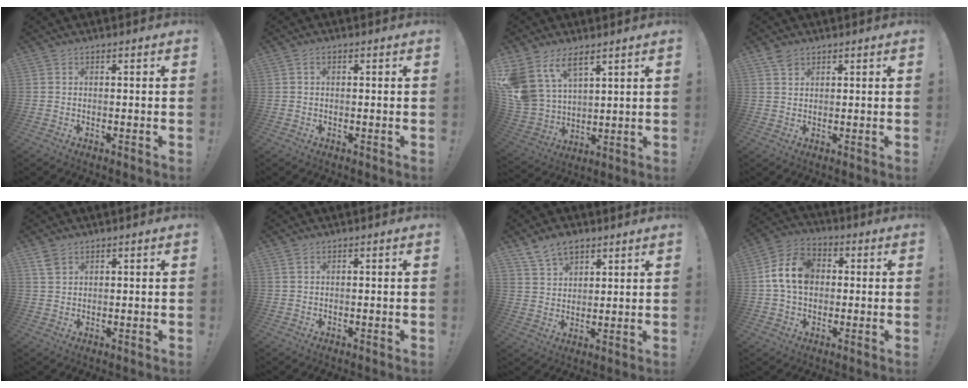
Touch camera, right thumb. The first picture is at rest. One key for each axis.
{"total": 1.2, "fx": 0.2, "fy": 0.7, "fz": 1.0, "tx": -0.016, "ty": 0.002, "tz": 0.003}
{"total": 13.5, "fx": 8.4, "fy": 7.9, "fz": 7.1, "tx": -0.173, "ty": -0.054, "tz": 0.164}
{"total": 3.1, "fx": 2.3, "fy": 1.7, "fz": 1.1, "tx": -0.009, "ty": -0.012, "tz": 0.042}
{"total": 3.2, "fx": 2.2, "fy": 1.7, "fz": 1.6, "tx": -0.021, "ty": -0.012, "tz": 0.041}
{"total": 1.1, "fx": 0.6, "fy": 0.4, "fz": 0.8, "tx": -0.018, "ty": 0.002, "tz": 0.013}
{"total": 8.3, "fx": 6.0, "fy": 4.9, "fz": 3.0, "tx": -0.054, "ty": -0.031, "tz": 0.117}
{"total": 12.5, "fx": 1.7, "fy": 9.2, "fz": 8.3, "tx": -0.150, "ty": 0.016, "tz": 0.035}